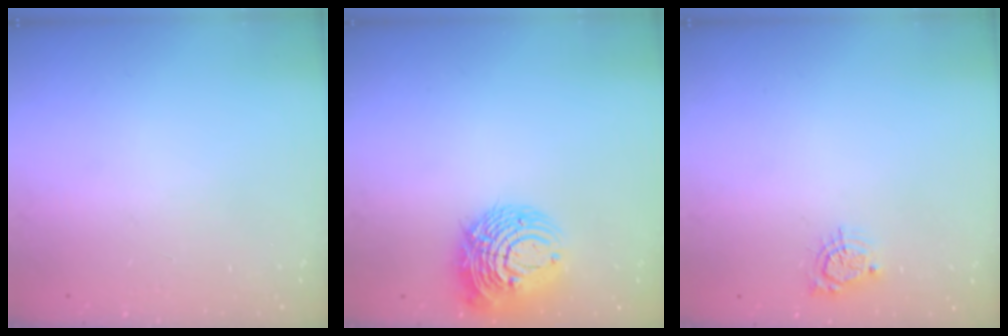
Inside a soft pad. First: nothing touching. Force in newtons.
{"total": 13.0, "press": 12.9, "slide": 1.3}
{"total": 5.2, "press": 5.1, "slide": 0.5}